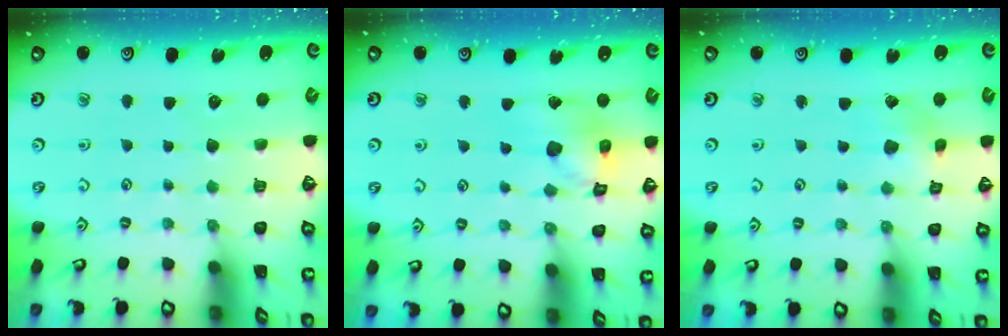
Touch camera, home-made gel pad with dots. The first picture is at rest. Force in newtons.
{"total": 13.2, "press": 13.1, "slide": 1.8}
{"total": 2.3, "press": 2.3, "slide": 0.2}